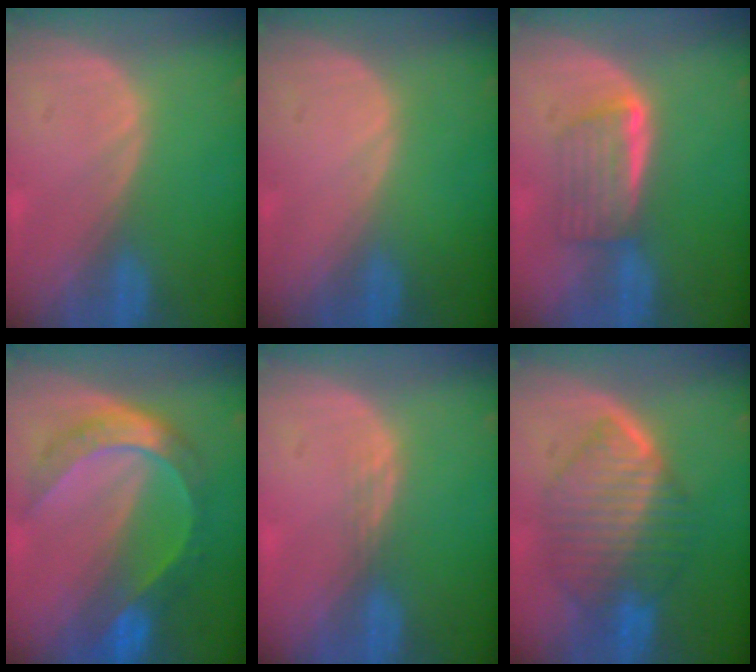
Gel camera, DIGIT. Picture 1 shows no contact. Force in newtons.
{"total": 0.0}
{"total": 5.9, "press": 5.1, "slide": 2.8}
{"total": 8.2, "press": 8.2, "slide": 0.9}
{"total": 1.4, "press": 1.1, "slide": 0.9}
{"total": 9.1, "press": 9.1, "slide": 0.5}